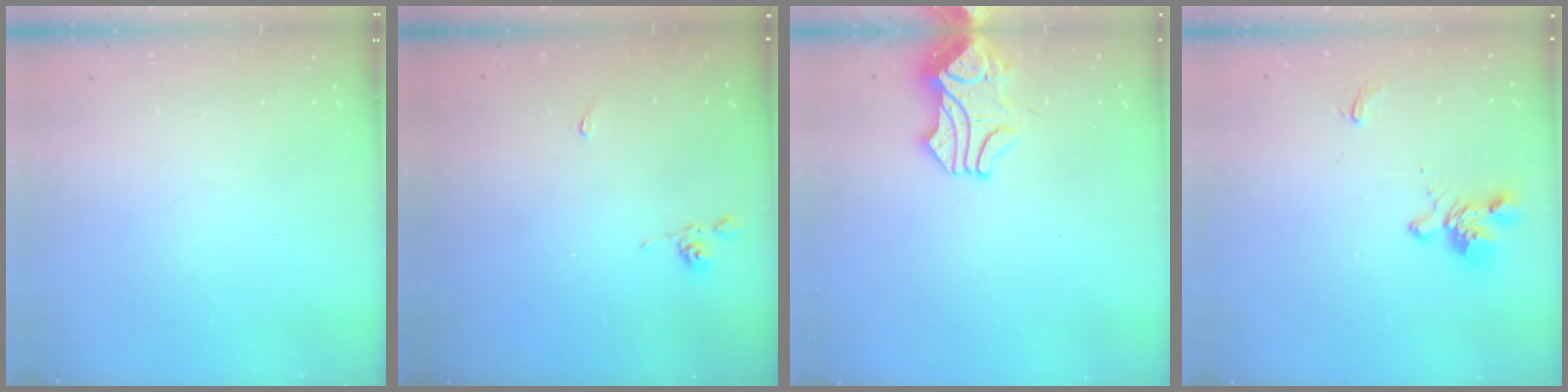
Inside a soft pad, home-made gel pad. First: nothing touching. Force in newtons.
{"total": 2.2, "press": 2.2, "slide": 0.5}
{"total": 0.0}
{"total": 1.2, "press": 0.4, "slide": 1.1}